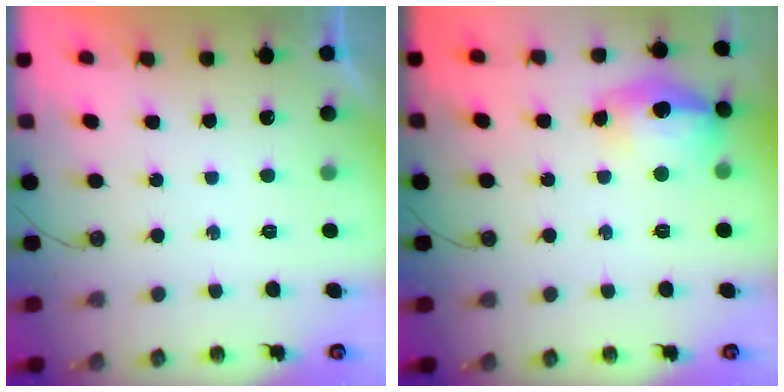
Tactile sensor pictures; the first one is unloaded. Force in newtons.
{"total": 16.2, "press": 16.1, "slide": 1.4}